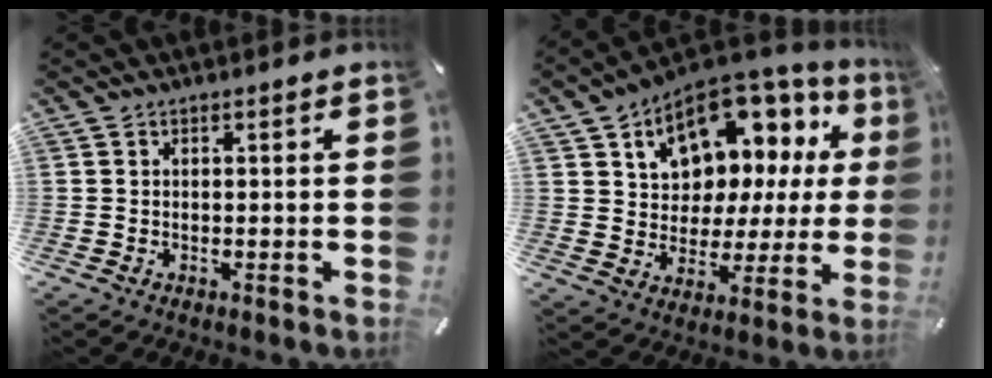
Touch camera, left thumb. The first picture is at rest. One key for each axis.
{"total": 12.2, "fx": 7.4, "fy": 8.3, "fz": 4.9, "tx": -0.084, "ty": -0.065, "tz": 0.133}